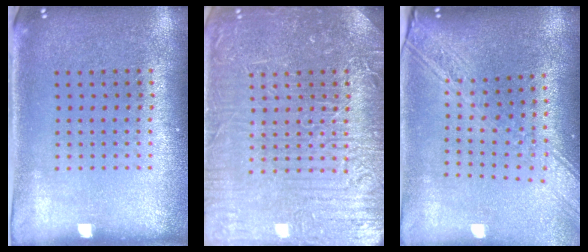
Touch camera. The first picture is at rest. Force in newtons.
{"total": 7.8, "press": 7.7, "slide": 1.0}
{"total": 2.5, "press": 2.1, "slide": 1.4}